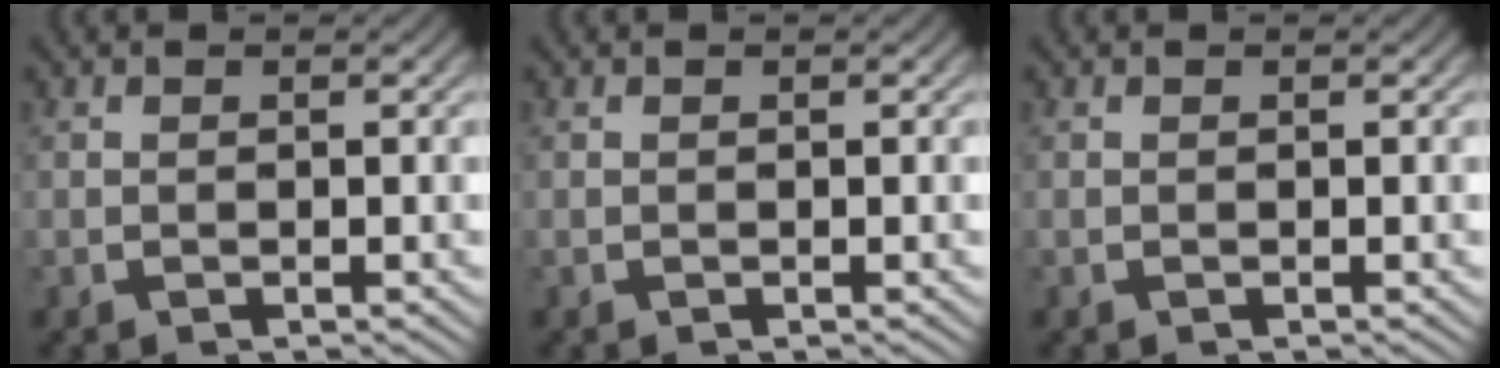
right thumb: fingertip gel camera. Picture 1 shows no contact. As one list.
[{"total": 0.0}, {"total": 0.0}]